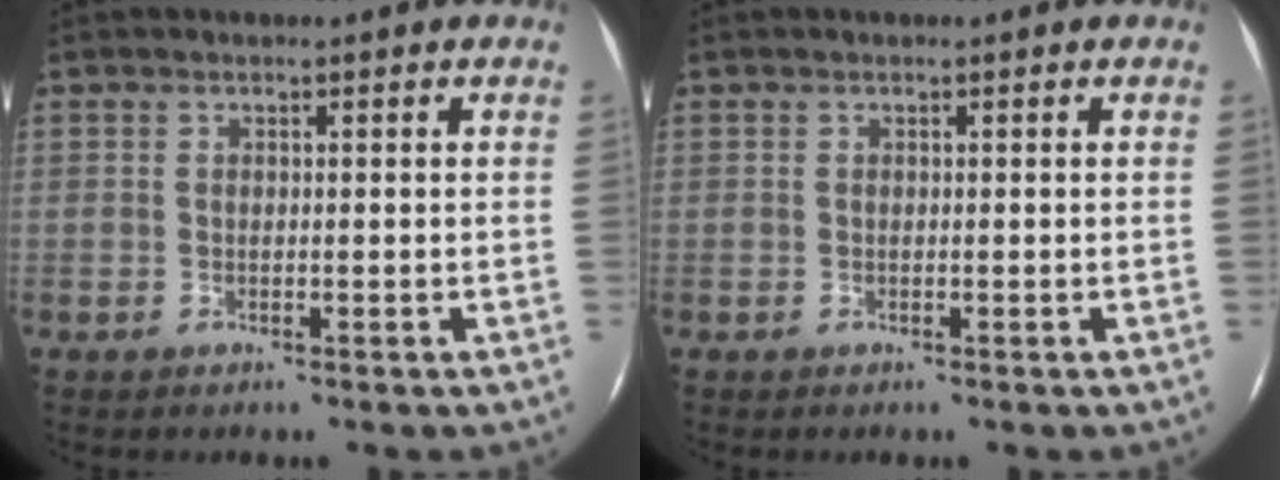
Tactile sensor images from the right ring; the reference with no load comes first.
{"total": 0.0}